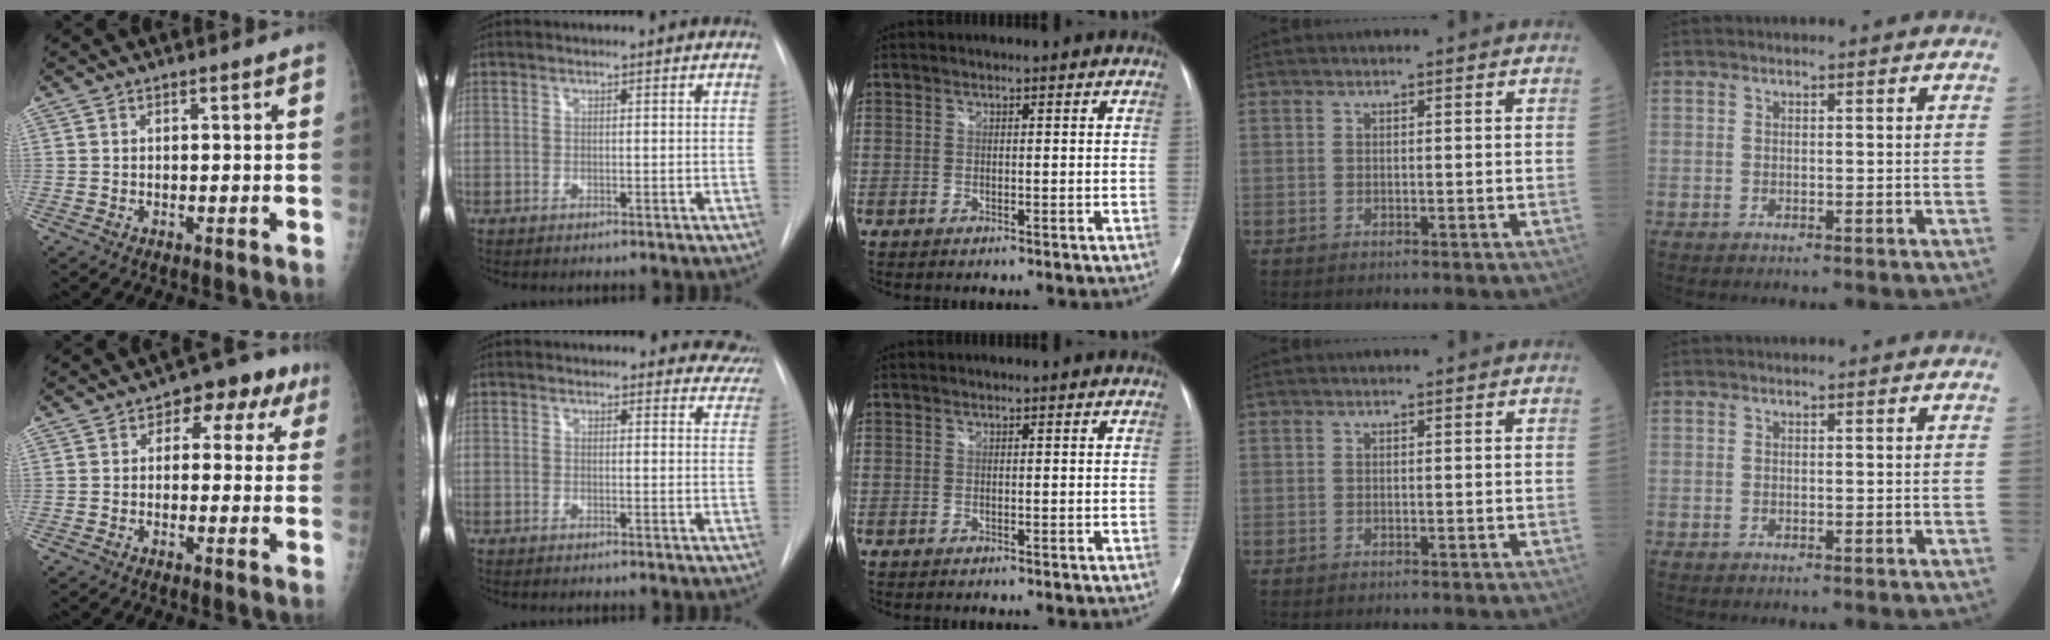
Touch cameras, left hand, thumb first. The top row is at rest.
{"thumb": {"total": 7.6, "force": [2.5, 5.1, 5.1], "torque": [-0.013, 0.015, 0.018]}, "index": {"total": 9.0, "force": [8.4, 3.4, 0.1], "torque": [0.054, -0.023, 0.047]}}